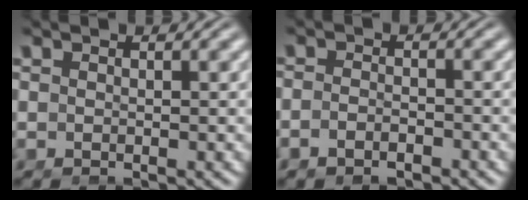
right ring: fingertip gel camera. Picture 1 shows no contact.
{"total": 2.2, "force": [-1.9, 0.8, 0.8], "torque": [-0.019, -0.010, -0.030]}